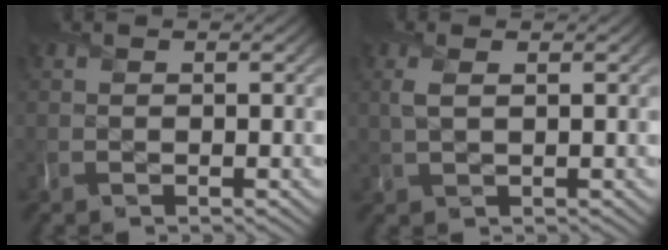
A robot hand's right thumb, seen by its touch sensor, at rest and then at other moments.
{"total": 2.1, "force": [0.8, 0.7, 1.8], "torque": [-0.042, 0.003, 0.017]}